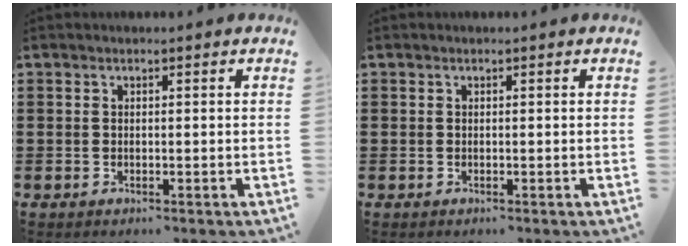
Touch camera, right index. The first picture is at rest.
{"total": 0.0}